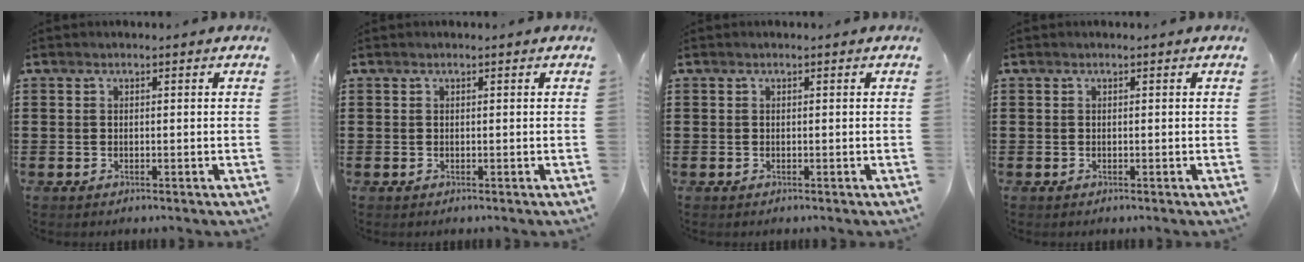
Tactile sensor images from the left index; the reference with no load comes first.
{"total": 0.0}
{"total": 0.0}
{"total": 0.0}